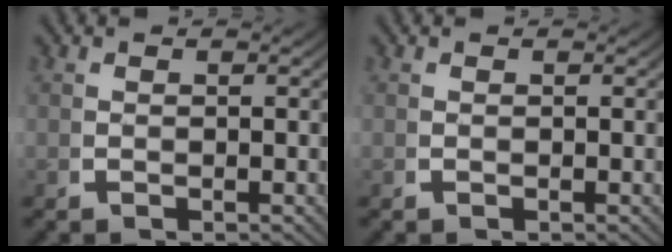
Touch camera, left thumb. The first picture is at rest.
{"total": 0.0}